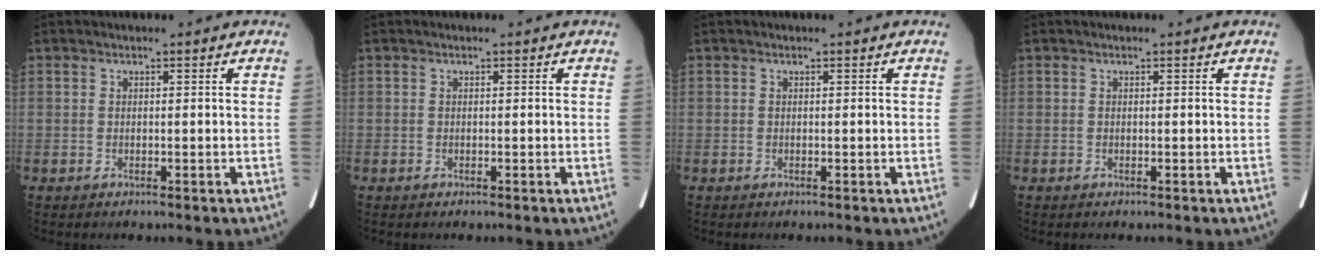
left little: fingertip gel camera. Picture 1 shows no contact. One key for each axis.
{"total": 0.0}
{"total": 0.0}
{"total": 0.0}